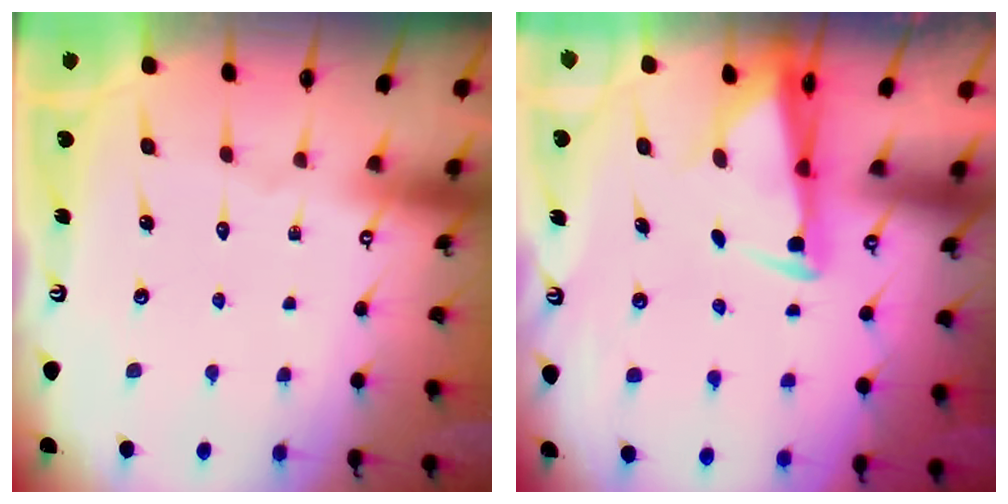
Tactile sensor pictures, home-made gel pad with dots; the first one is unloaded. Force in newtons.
{"total": 3.0, "press": 2.9, "slide": 0.9}